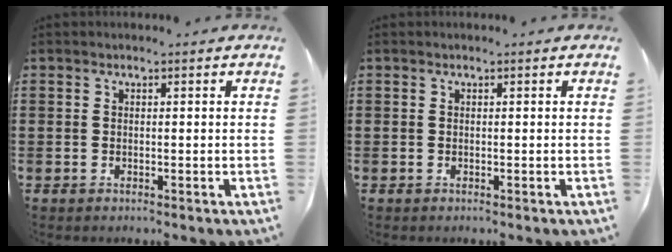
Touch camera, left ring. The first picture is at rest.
{"total": 0.0}